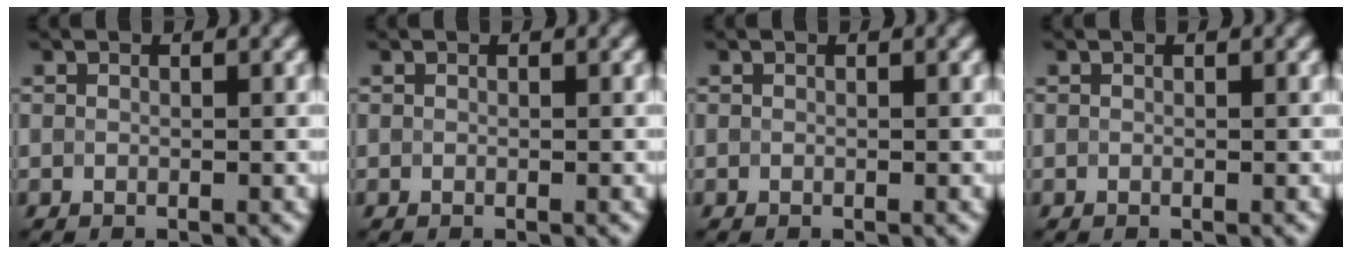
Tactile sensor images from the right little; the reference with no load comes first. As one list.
[{"total": 0.0}, {"total": 0.0}, {"total": 0.0}]